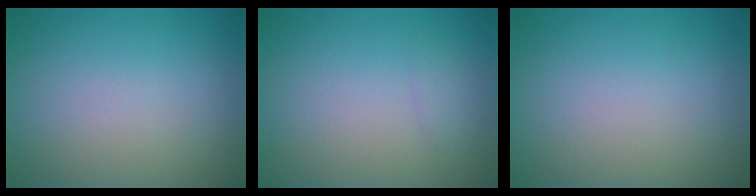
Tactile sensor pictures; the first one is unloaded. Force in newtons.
{"total": 0.7, "press": 0.7, "slide": 0.0}
{"total": 0.0}